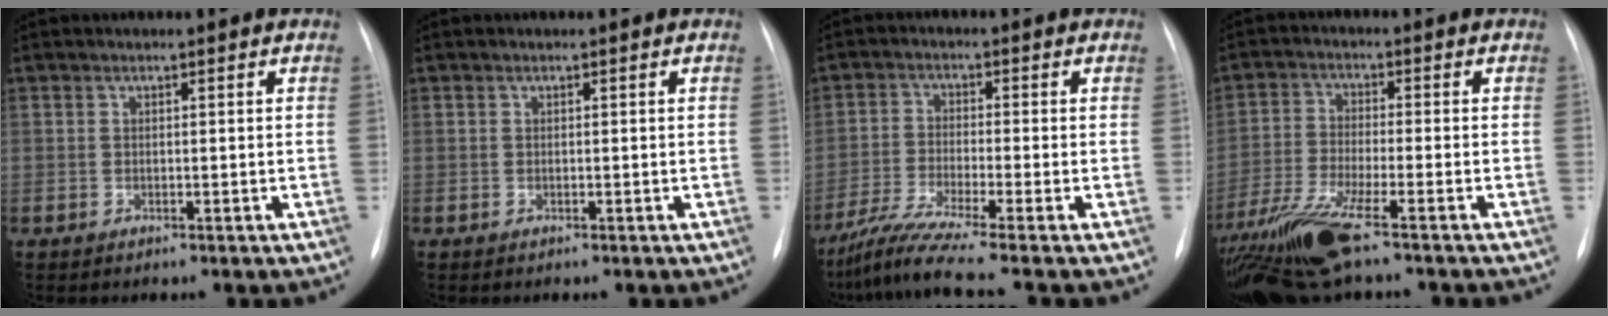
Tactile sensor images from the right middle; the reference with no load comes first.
{"total": 0.0}
{"total": 8.2, "force": [-6.5, -1.9, 4.6], "torque": [-0.090, -0.033, -0.118]}
{"total": 11.6, "force": [-8.1, 1.0, 8.2], "torque": [-0.167, -0.027, -0.150]}